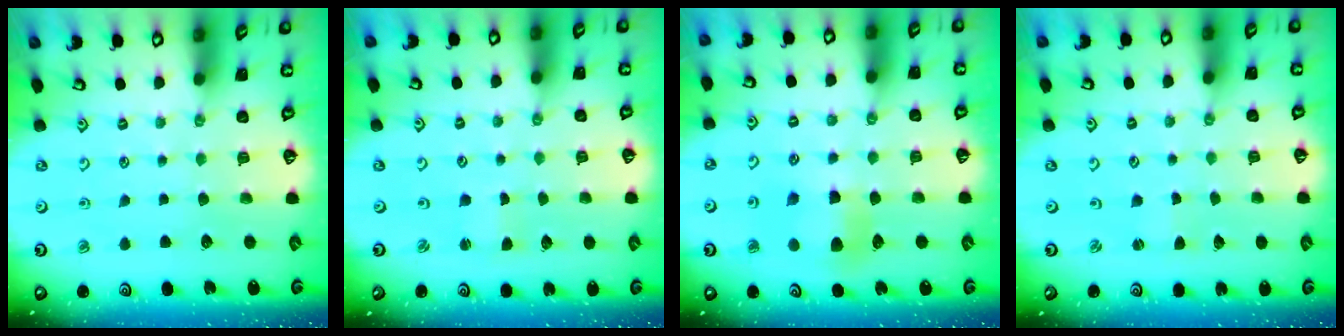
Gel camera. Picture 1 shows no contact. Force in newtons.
{"total": 0.9, "press": 0.9, "slide": 0.1}
{"total": 6.7, "press": 6.7, "slide": 0.6}
{"total": 0.7, "press": 0.7, "slide": 0.1}